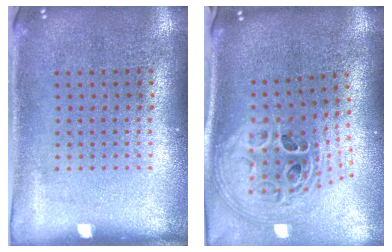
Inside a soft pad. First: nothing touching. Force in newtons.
{"total": 3.0, "press": 2.1, "slide": 2.1}